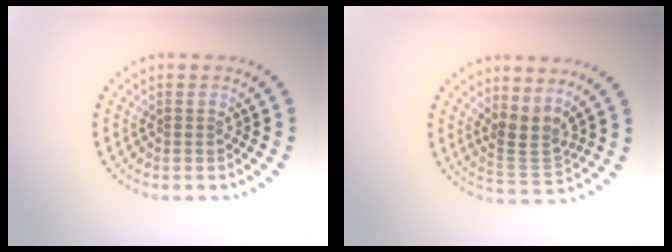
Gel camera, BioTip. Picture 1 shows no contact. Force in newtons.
{"total": 2.9, "press": 2.1, "slide": 2.0}